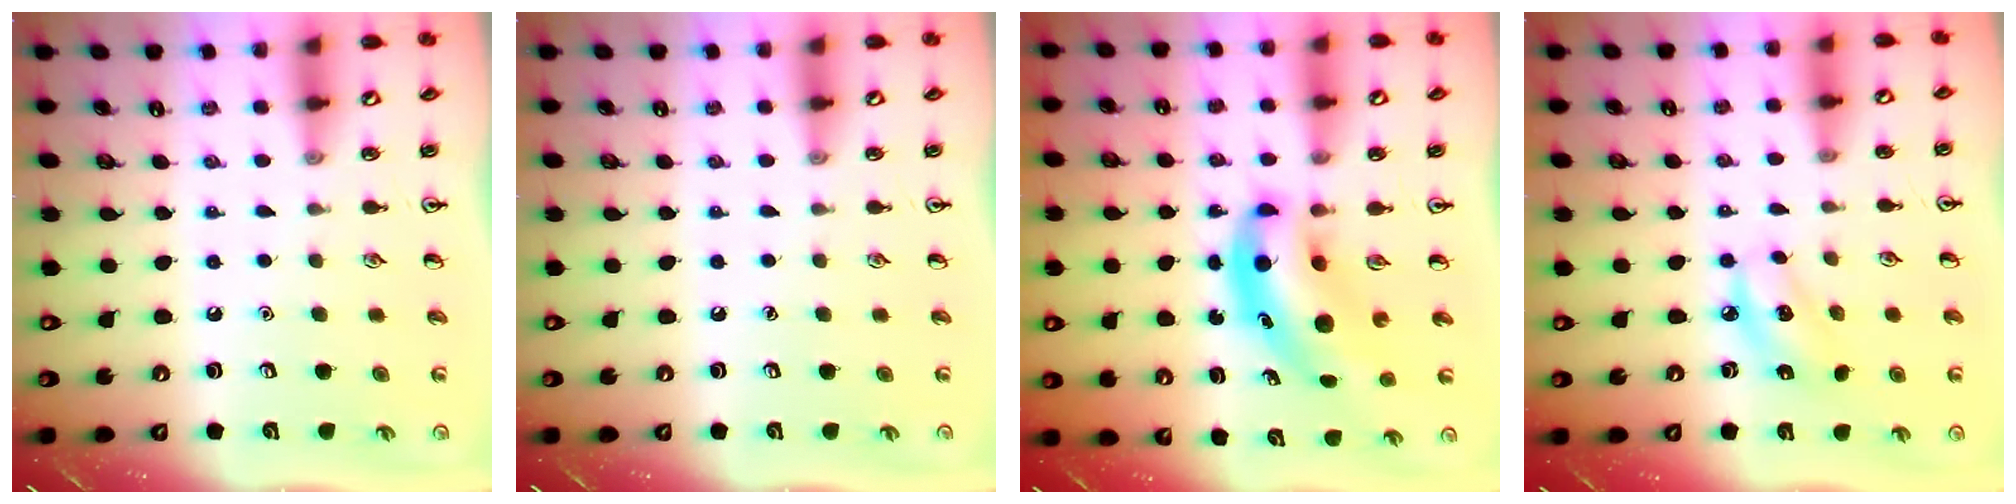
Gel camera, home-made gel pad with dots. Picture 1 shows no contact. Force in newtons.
{"total": 0.0}
{"total": 8.9, "press": 8.5, "slide": 2.5}
{"total": 6.1, "press": 6.0, "slide": 1.2}